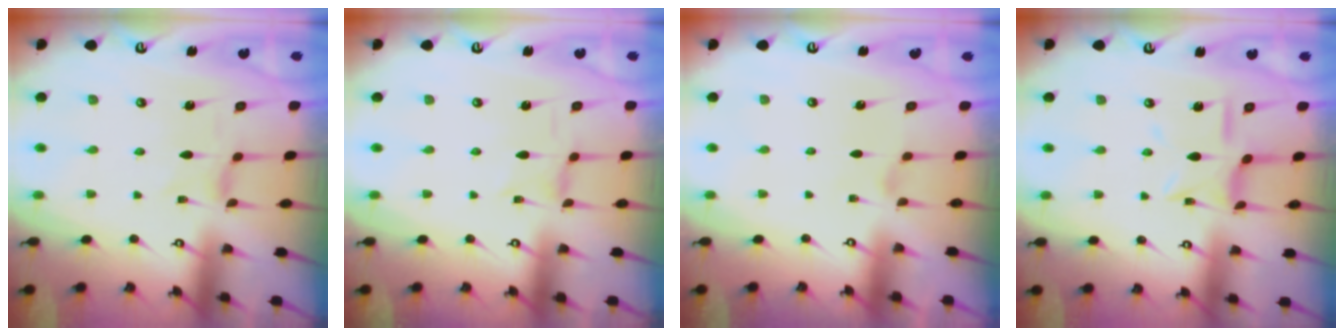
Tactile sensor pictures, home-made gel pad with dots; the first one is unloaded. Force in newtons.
{"total": 0.0}
{"total": 1.3, "press": 1.3, "slide": 0.4}
{"total": 8.4, "press": 8.4, "slide": 0.6}